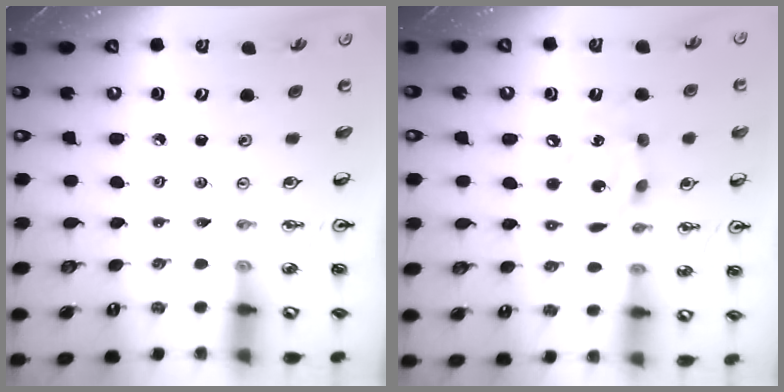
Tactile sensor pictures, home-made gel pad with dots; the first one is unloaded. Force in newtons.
{"total": 13.4, "press": 13.4, "slide": 1.3}